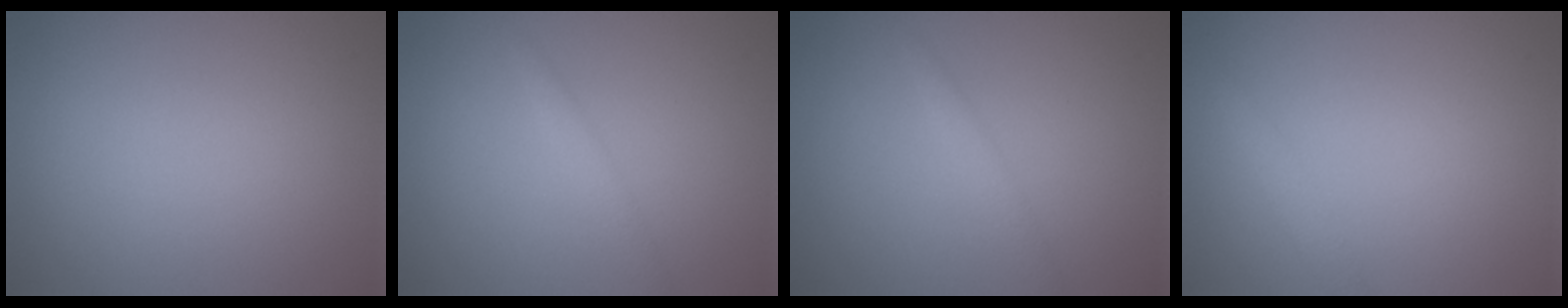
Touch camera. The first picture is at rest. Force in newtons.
{"total": 1.1, "press": 1.1, "slide": 0.0}
{"total": 1.1, "press": 1.1, "slide": 0.0}
{"total": 1.3, "press": 1.3, "slide": 0.1}